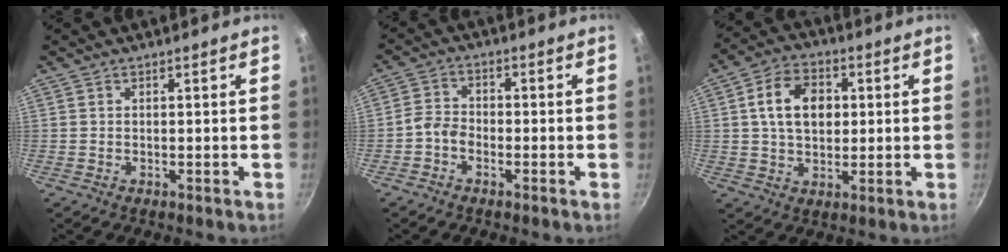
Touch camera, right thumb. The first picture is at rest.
{"total": 3.5, "force": [-2.0, 2.4, 1.6], "torque": [-0.030, 0.027, -0.046]}
{"total": 10.9, "force": [1.8, 7.7, 7.4], "torque": [-0.106, 0.010, 0.023]}